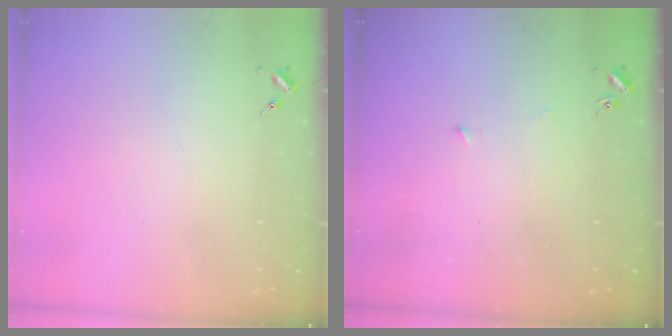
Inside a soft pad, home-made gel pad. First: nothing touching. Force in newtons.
{"total": 3.3, "press": 3.3, "slide": 0.3}